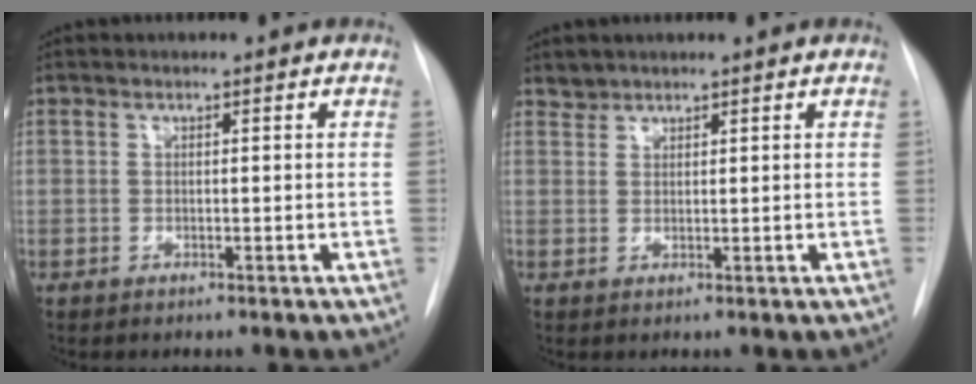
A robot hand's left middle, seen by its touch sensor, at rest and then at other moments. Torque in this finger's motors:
{"motor_torque": [-0.09, -0.25, -0.04, -0.02]}